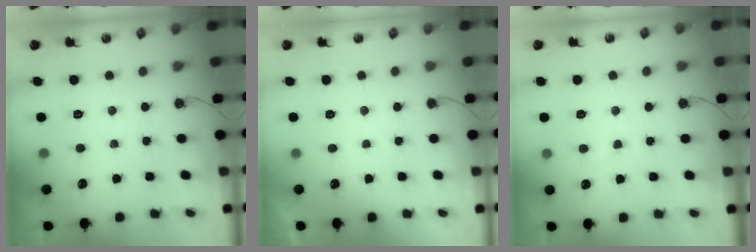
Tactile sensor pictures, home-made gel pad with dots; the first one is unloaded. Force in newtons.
{"total": 0.0}
{"total": 4.8, "press": 4.8, "slide": 0.7}